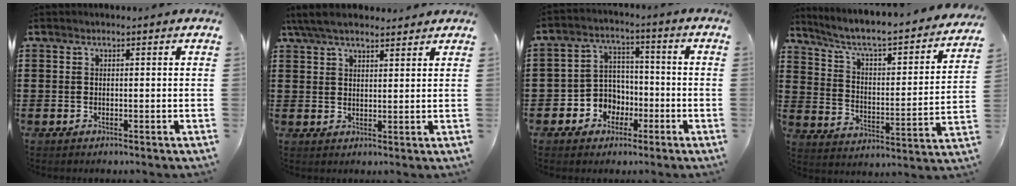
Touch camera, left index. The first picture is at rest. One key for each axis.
{"total": 5.2, "fx": 4.4, "fy": 1.2, "fz": 2.5, "tx": -0.060, "ty": -0.001, "tz": 0.083}
{"total": 5.8, "fx": -2.3, "fy": 5.2, "fz": 1.3, "tx": -0.052, "ty": 0.010, "tz": -0.048}
{"total": 5.0, "fx": 3.9, "fy": 0.7, "fz": 3.0, "tx": -0.079, "ty": -0.040, "tz": 0.056}